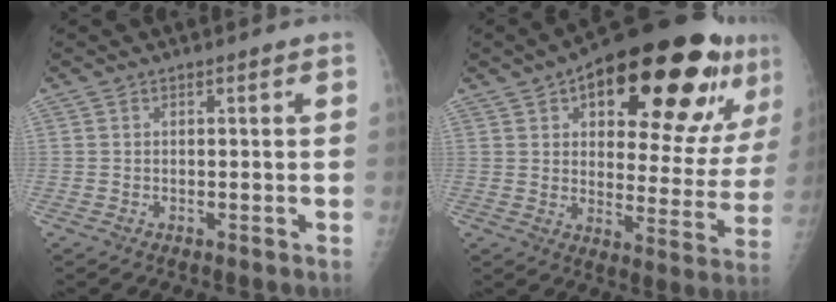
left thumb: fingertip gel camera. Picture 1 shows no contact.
{"total": 27.8, "force": [14.3, 10.9, 21.2], "torque": [-0.257, -0.018, 0.203]}